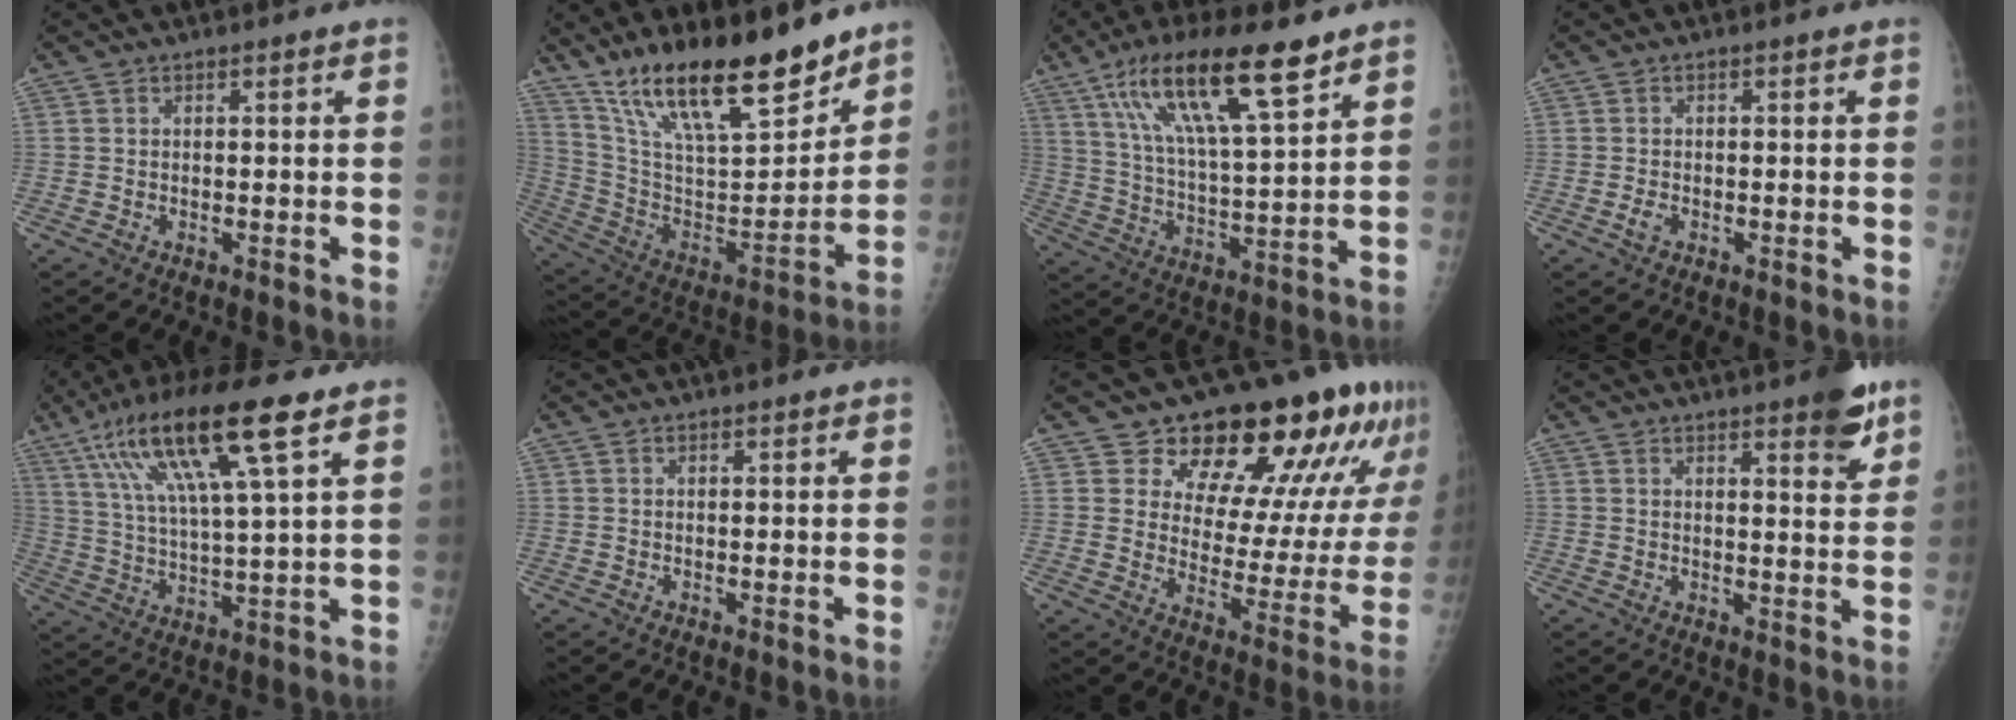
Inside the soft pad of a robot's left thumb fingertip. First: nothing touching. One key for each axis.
{"total": 24.5, "fx": 18.0, "fy": 7.0, "fz": 15.1, "tx": -0.223, "ty": -0.081, "tz": 0.318}
{"total": 19.0, "fx": 11.4, "fy": 4.3, "fz": 14.5, "tx": -0.248, "ty": -0.032, "tz": 0.210}
{"total": 1.5, "fx": -0.6, "fy": 0.9, "fz": 1.0, "tx": -0.022, "ty": 0.000, "tz": -0.014}
{"total": 18.3, "fx": 9.3, "fy": 3.1, "fz": 15.5, "tx": -0.297, "ty": -0.012, "tz": 0.168}
{"total": 0.6, "fx": 0.5, "fy": 0.3, "fz": 0.3, "tx": -0.003, "ty": -0.002, "tz": 0.005}
{"total": 21.7, "fx": 15.0, "fy": 10.1, "fz": 12.0, "tx": -0.109, "ty": -0.071, "tz": 0.200}
{"total": 7.4, "fx": 4.7, "fy": 1.9, "fz": 5.4, "tx": -0.055, "ty": -0.025, "tz": 0.058}